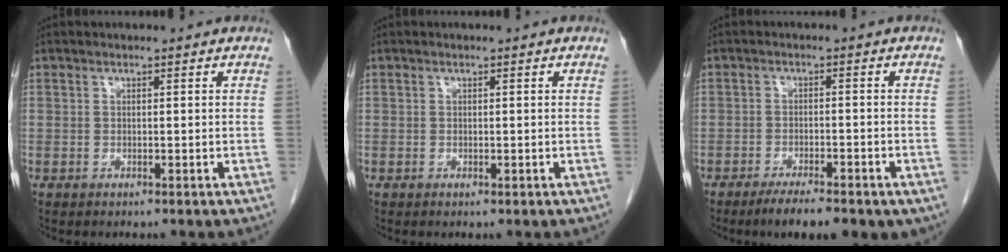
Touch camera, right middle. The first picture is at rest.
{"total": 0.0}
{"total": 8.2, "force": [-5.6, 2.2, 5.6], "torque": [-0.074, -0.012, -0.080]}